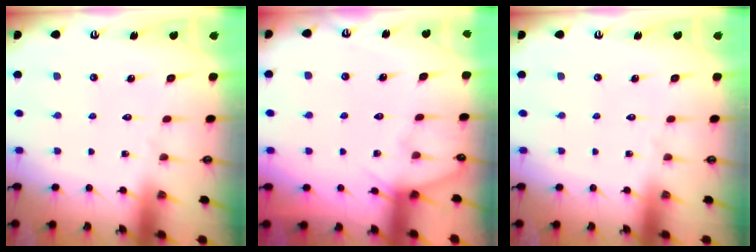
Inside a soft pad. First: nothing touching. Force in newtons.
{"total": 5.3, "press": 5.3, "slide": 0.7}
{"total": 0.0}